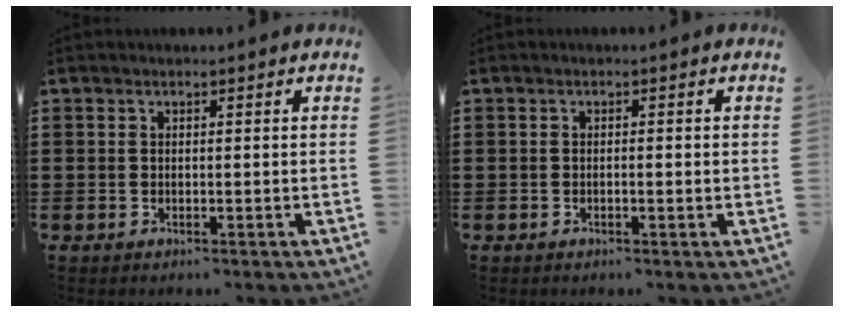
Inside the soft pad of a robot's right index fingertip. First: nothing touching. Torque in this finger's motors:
{"motor_torque": [-0.71, 0.89, -0.06, -0.01]}